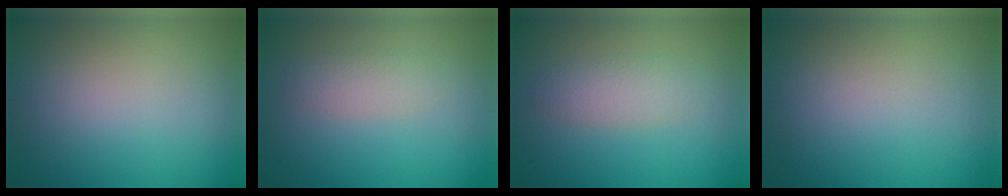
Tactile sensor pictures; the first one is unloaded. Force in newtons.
{"total": 1.7, "press": 1.7, "slide": 0.1}
{"total": 2.3, "press": 2.3, "slide": 0.1}
{"total": 0.0}